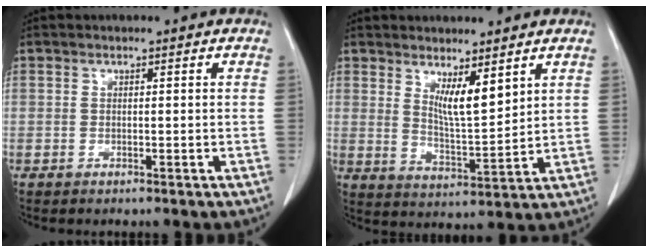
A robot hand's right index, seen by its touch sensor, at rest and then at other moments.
{"total": 6.2, "force": [3.7, 1.0, 4.9], "torque": [-0.089, -0.021, 0.074]}